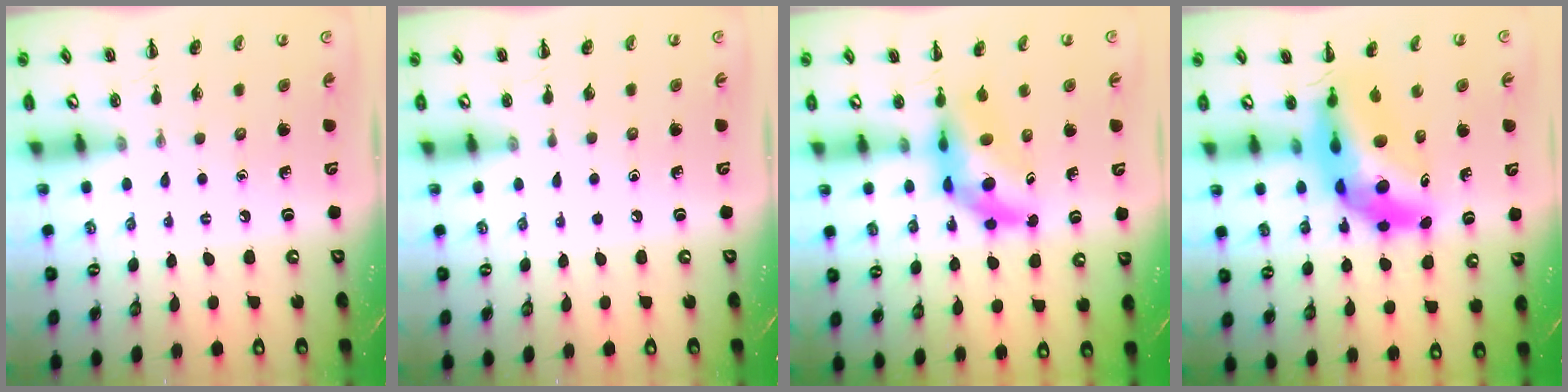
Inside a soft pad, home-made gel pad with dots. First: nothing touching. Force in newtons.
{"total": 0.0}
{"total": 6.2, "press": 5.9, "slide": 2.0}
{"total": 10.3, "press": 9.7, "slide": 3.4}